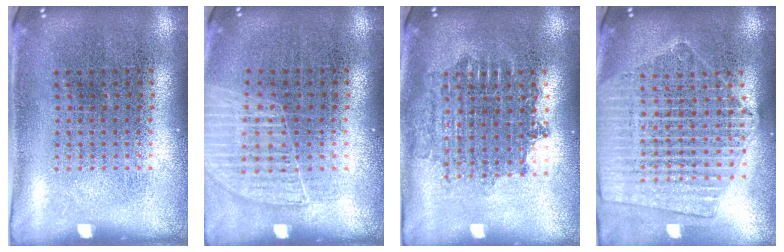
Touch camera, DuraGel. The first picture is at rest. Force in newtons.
{"total": 1.1, "press": 1.1, "slide": 0.1}
{"total": 1.7, "press": 1.4, "slide": 1.0}
{"total": 2.2, "press": 2.0, "slide": 0.9}